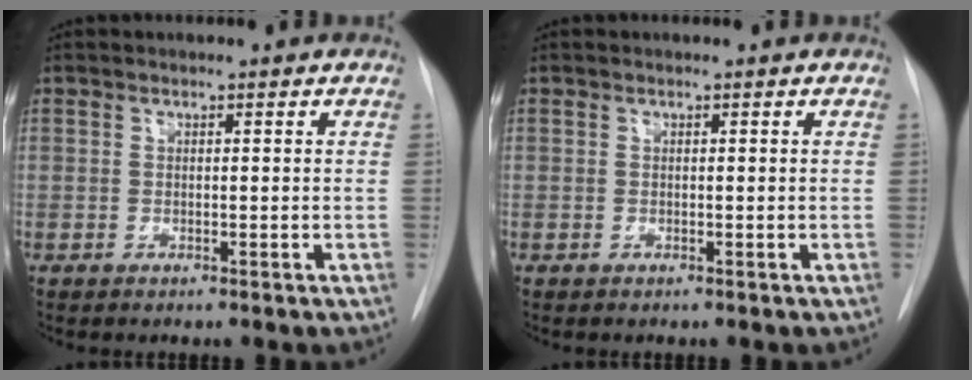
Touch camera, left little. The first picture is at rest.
{"total": 0.0}